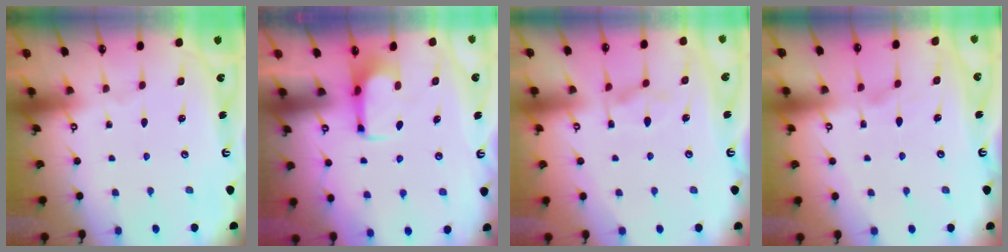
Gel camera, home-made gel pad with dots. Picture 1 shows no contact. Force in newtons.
{"total": 1.9, "press": 1.8, "slide": 0.4}
{"total": 2.3, "press": 2.0, "slide": 1.2}
{"total": 0.8, "press": 0.0, "slide": 0.8}